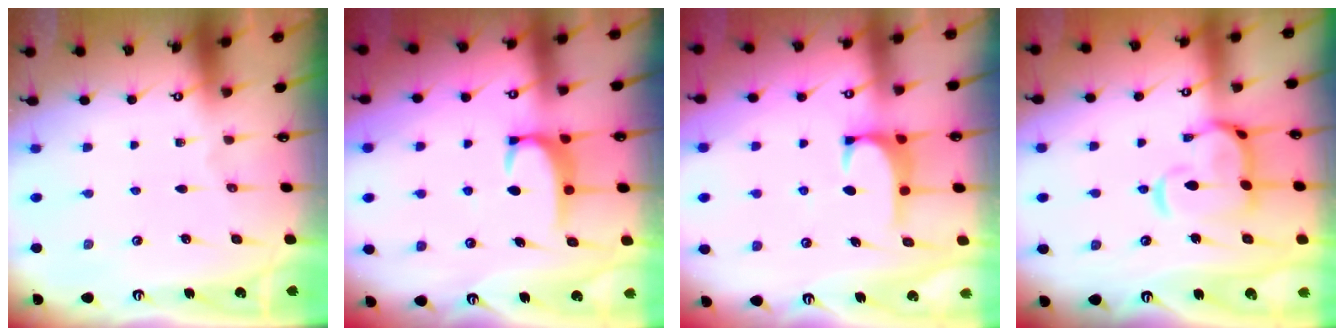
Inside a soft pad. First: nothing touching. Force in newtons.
{"total": 2.9, "press": 2.8, "slide": 0.5}
{"total": 1.5, "press": 1.3, "slide": 0.8}
{"total": 8.0, "press": 7.9, "slide": 1.3}